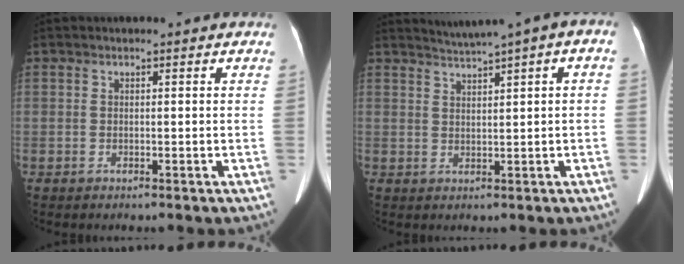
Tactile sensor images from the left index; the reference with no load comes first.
{"total": 4.3, "force": [2.3, 0.2, 3.6], "torque": [-0.056, 0.025, 0.042]}